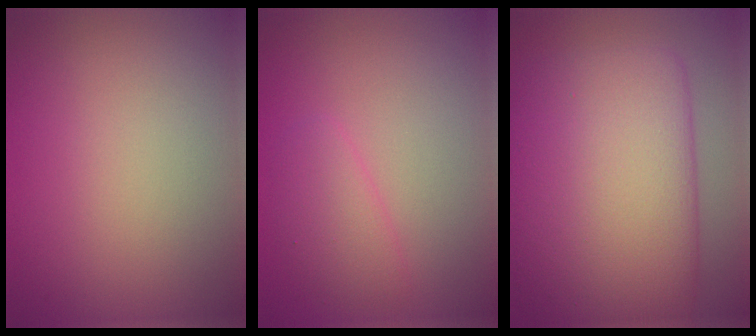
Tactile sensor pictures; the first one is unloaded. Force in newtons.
{"total": 2.0, "press": 2.0, "slide": 0.1}
{"total": 12.1, "press": 12.1, "slide": 0.3}